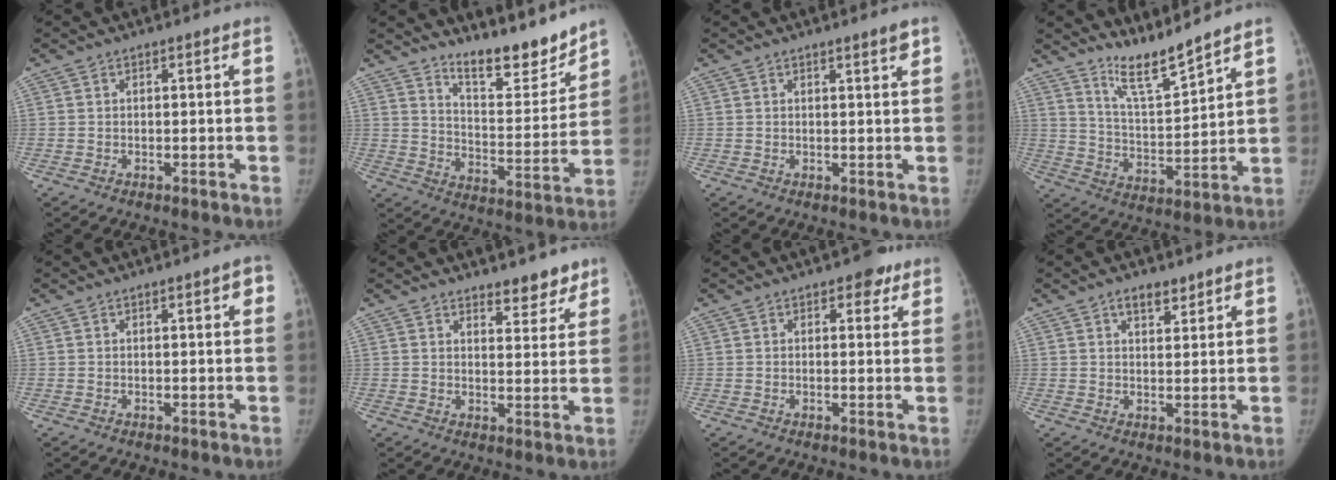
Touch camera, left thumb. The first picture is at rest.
{"total": 13.9, "force": [12.2, 3.5, 5.6], "torque": [-0.046, -0.099, 0.200]}
{"total": 1.6, "force": [1.1, 0.0, 1.1], "torque": [-0.014, -0.007, 0.016]}
{"total": 8.7, "force": [7.9, 0.2, 3.8], "torque": [-0.067, -0.070, 0.153]}
{"total": 2.0, "force": [0.8, 0.7, 1.7], "torque": [-0.011, 0.004, 0.006]}
{"total": 5.5, "force": [4.6, 2.4, 1.9], "torque": [0.009, -0.032, 0.064]}
{"total": 3.5, "force": [2.1, 2.1, 1.9], "torque": [0.002, -0.005, 0.023]}
{"total": 3.7, "force": [2.6, 1.8, 1.9], "torque": [-0.013, -0.015, 0.042]}